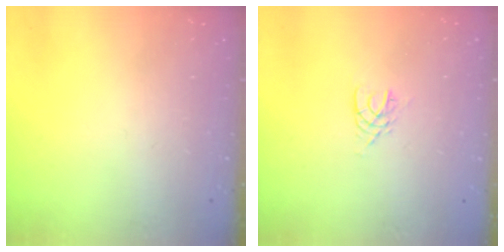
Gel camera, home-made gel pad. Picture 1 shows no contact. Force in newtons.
{"total": 3.5, "press": 3.5, "slide": 0.5}